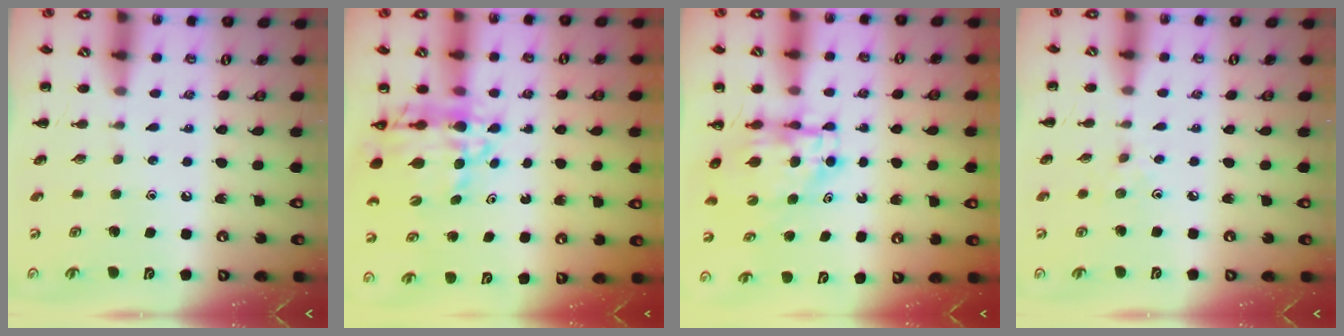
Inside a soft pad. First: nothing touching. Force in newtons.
{"total": 10.4, "press": 9.7, "slide": 3.5}
{"total": 5.7, "press": 5.6, "slide": 1.0}
{"total": 2.5, "press": 2.3, "slide": 1.0}